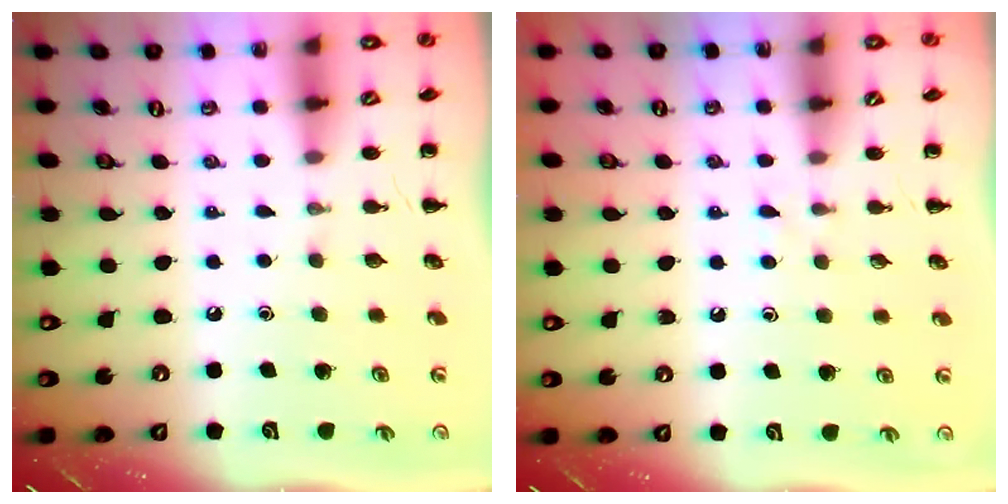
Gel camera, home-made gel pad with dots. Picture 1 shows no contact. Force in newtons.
{"total": 2.4, "press": 2.3, "slide": 1.0}